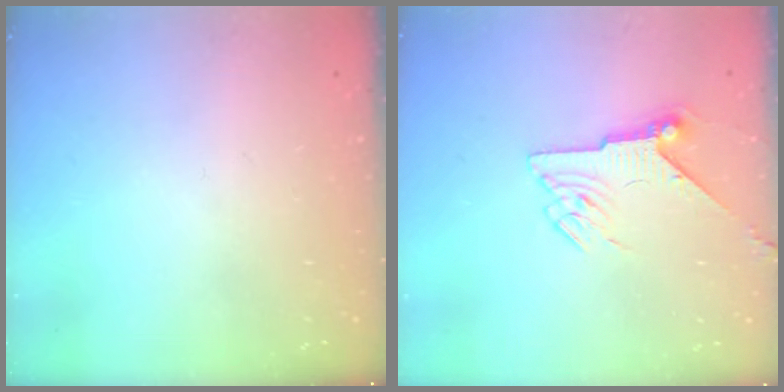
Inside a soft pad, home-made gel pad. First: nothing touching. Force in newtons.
{"total": 6.5, "press": 6.4, "slide": 0.9}